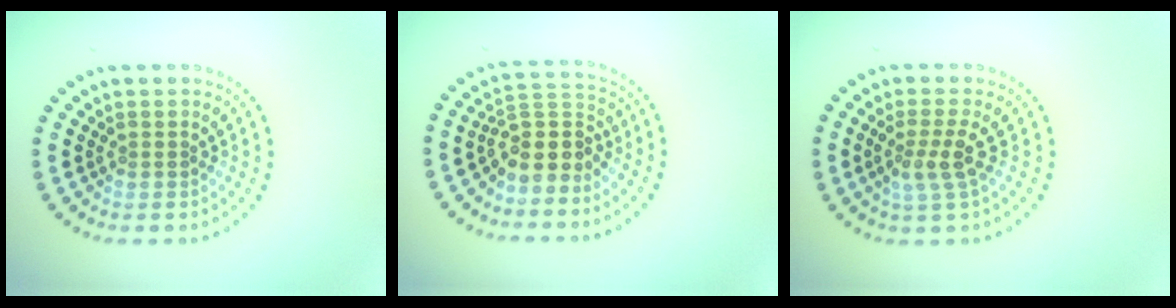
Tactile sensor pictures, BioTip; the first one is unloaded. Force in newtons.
{"total": 3.8, "press": 3.0, "slide": 2.4}
{"total": 2.4, "press": 1.9, "slide": 1.6}